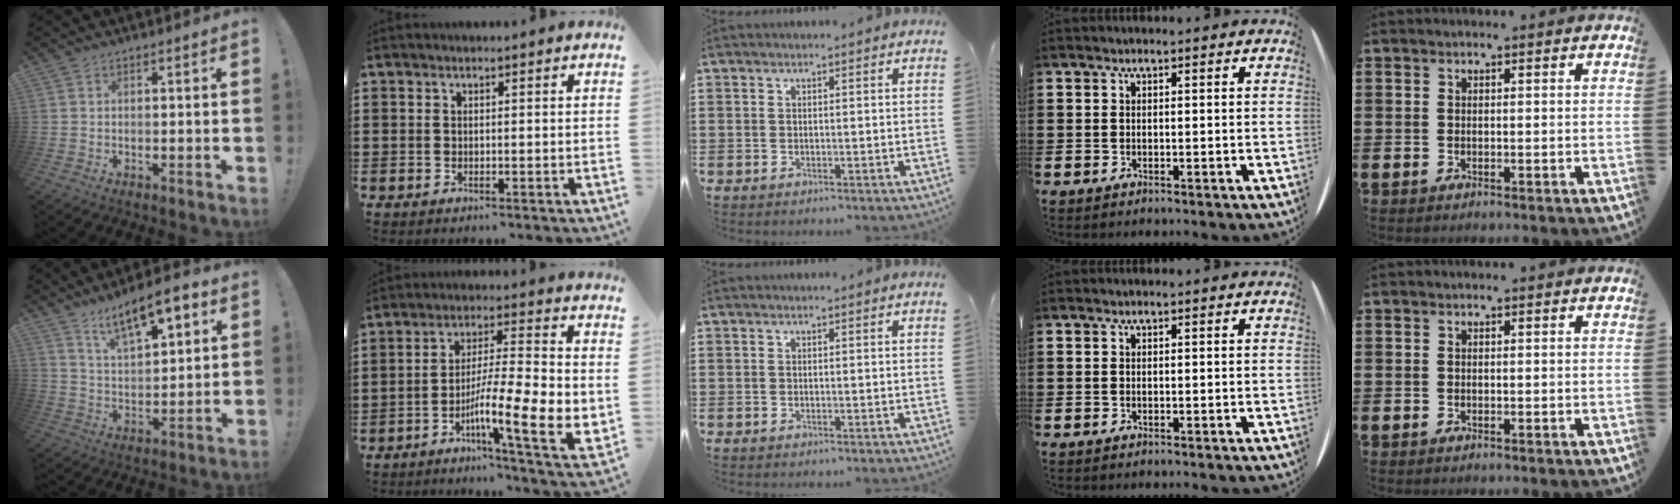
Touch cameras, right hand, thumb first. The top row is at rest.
{"thumb": {"total": 12.9, "force": [8.1, 4.8, 8.8], "torque": [-0.130, -0.049, 0.134]}, "index": {"total": 12.1, "force": [-3.5, 2.0, 11.4], "torque": [-0.199, -0.020, -0.068]}}